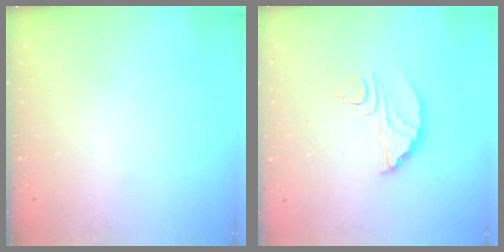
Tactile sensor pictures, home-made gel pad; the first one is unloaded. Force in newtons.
{"total": 8.9, "press": 8.9, "slide": 0.5}